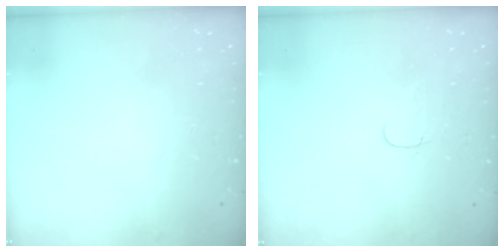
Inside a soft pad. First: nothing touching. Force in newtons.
{"total": 4.0, "press": 4.0, "slide": 0.4}